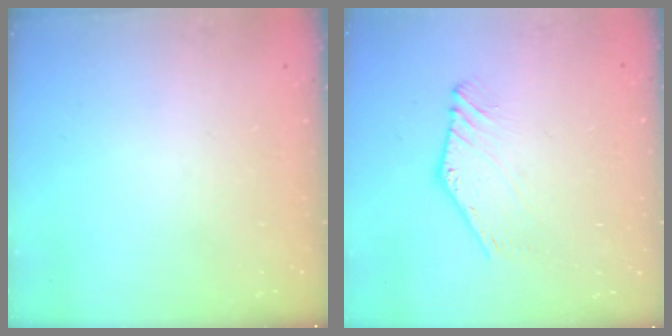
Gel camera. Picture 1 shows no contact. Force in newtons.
{"total": 1.5, "press": 1.4, "slide": 0.2}